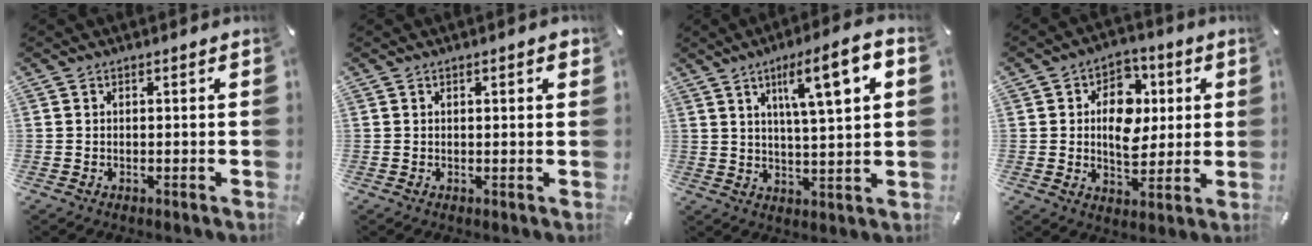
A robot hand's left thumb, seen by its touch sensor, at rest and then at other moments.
{"total": 1.2, "force": [0.6, 0.4, 1.0], "torque": [-0.012, -0.001, 0.007]}
{"total": 12.0, "force": [5.3, 2.3, 10.5], "torque": [-0.166, -0.013, 0.080]}
{"total": 11.5, "force": [1.2, 8.8, 7.3], "torque": [-0.094, 0.007, 0.020]}